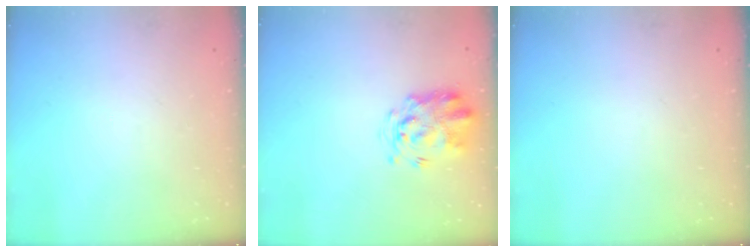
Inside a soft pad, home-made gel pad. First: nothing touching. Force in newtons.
{"total": 3.6, "press": 3.5, "slide": 0.6}
{"total": 0.0}